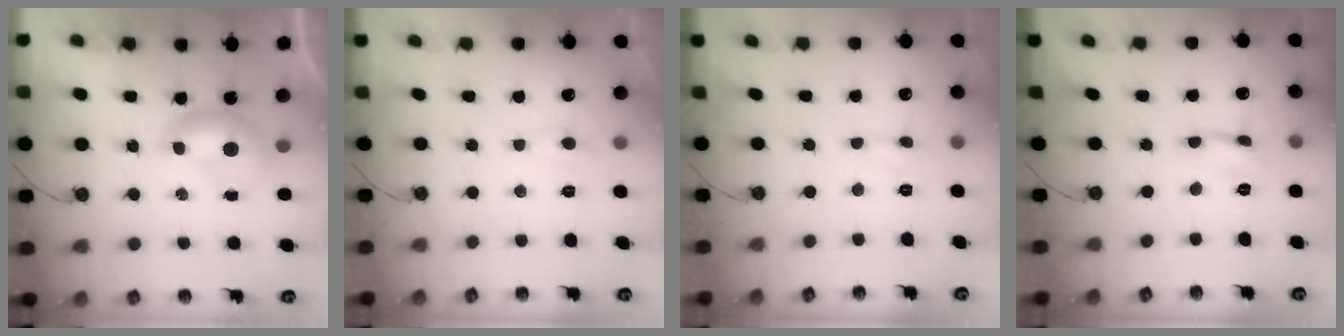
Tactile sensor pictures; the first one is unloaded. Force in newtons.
{"total": 0.8, "press": 0.6, "slide": 0.5}
{"total": 1.3, "press": 1.2, "slide": 0.3}
{"total": 0.0}